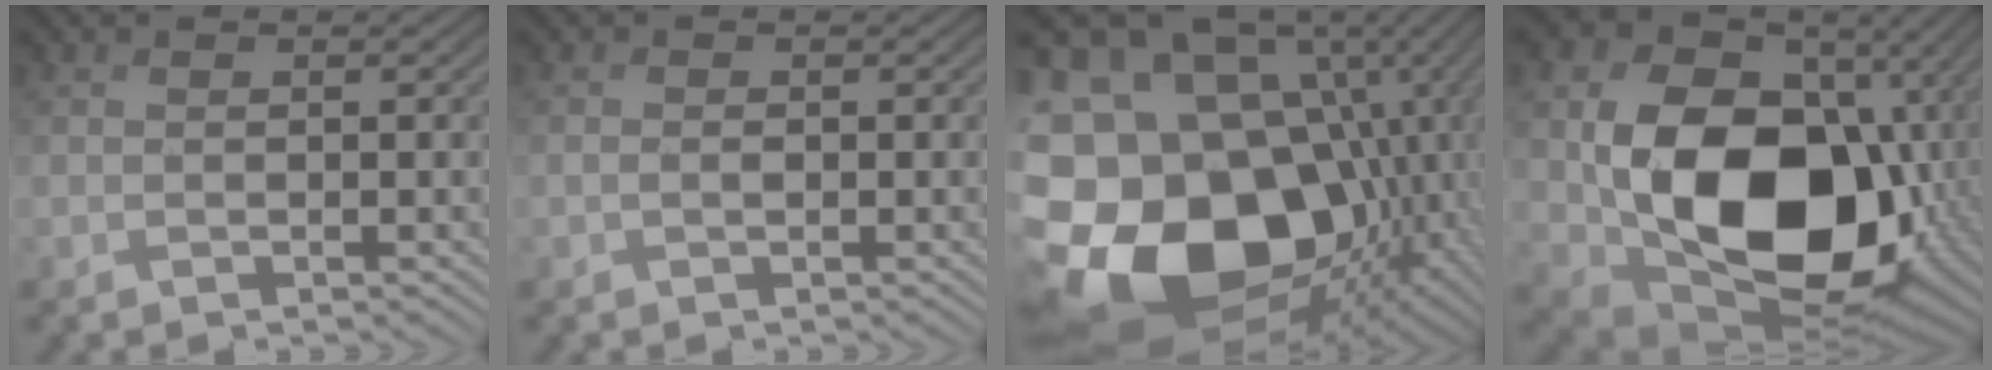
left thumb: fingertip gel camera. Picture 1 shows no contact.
{"total": 0.8, "force": [-0.2, 0.4, 0.7], "torque": [-0.017, 0.000, -0.003]}
{"total": 23.1, "force": [-3.7, 17.9, 14.1], "torque": [-0.308, -0.053, -0.048]}
{"total": 19.0, "force": [-1.1, 14.0, 12.8], "torque": [-0.257, -0.060, 0.006]}